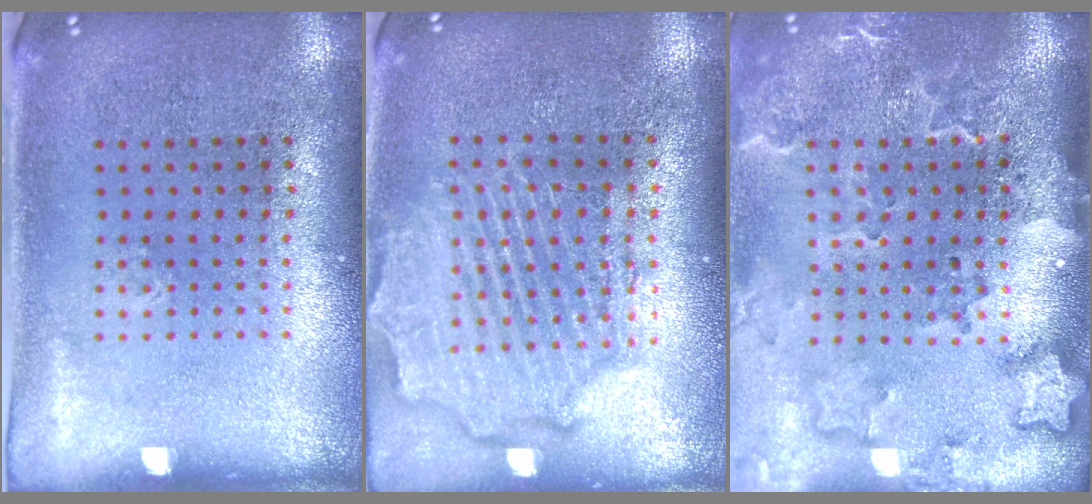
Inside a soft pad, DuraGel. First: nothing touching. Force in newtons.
{"total": 2.4, "press": 2.2, "slide": 0.9}
{"total": 2.9, "press": 2.2, "slide": 1.8}